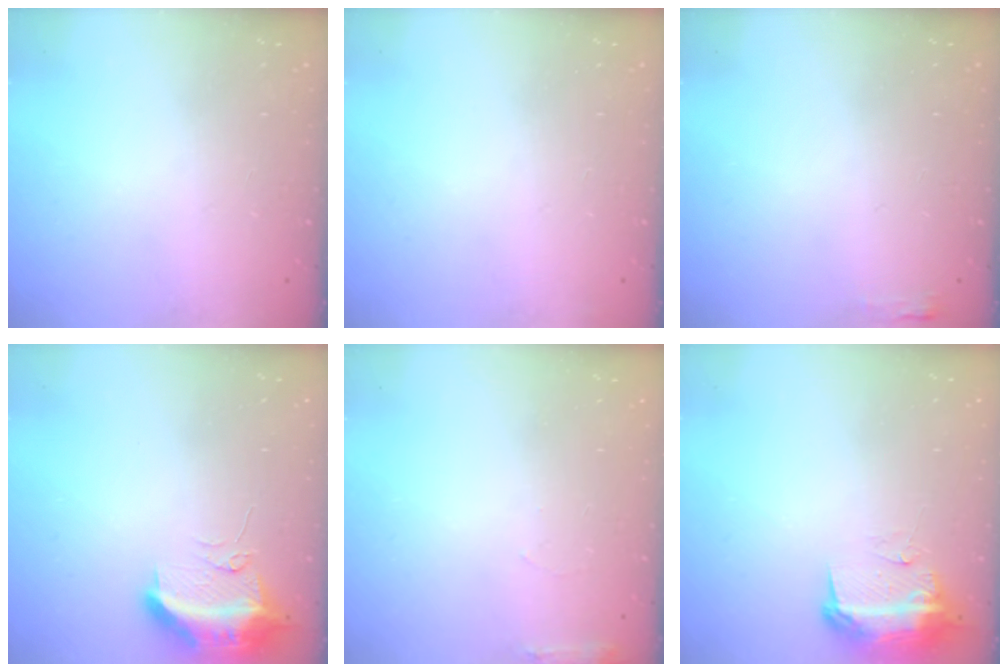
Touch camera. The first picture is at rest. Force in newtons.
{"total": 8.9, "press": 3.1, "slide": 8.3}
{"total": 2.7, "press": 2.6, "slide": 0.8}
{"total": 12.3, "press": 10.8, "slide": 5.9}
{"total": 5.2, "press": 5.0, "slide": 1.3}
{"total": 11.4, "press": 11.4, "slide": 1.1}